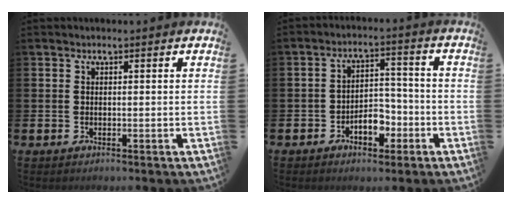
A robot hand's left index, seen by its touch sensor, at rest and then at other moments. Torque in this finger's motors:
{"motor_torque": [0.16, 0.13, 0.39, 0.03]}